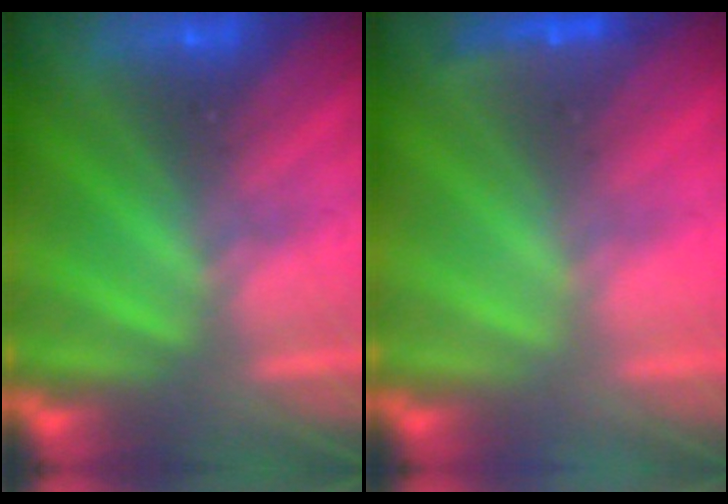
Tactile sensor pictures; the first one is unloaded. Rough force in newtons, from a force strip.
{"total": 4.4}